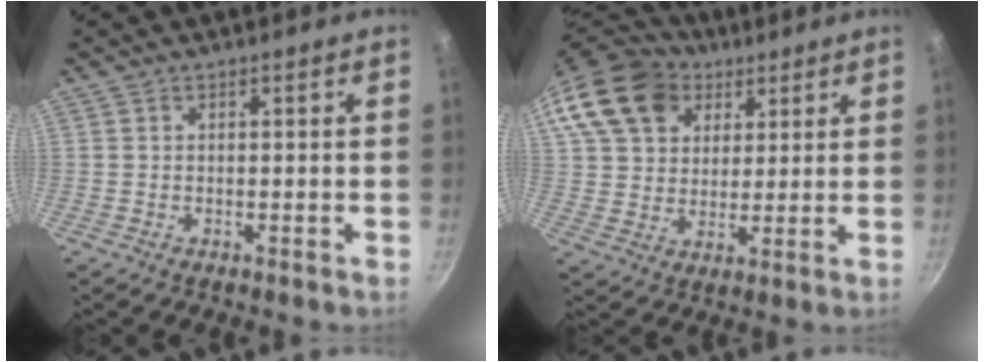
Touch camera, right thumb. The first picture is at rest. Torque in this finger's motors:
{"motor_torque": [0.09, 0.35, 0.13, -0.04, 0.16]}